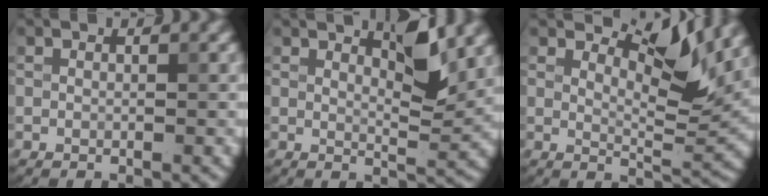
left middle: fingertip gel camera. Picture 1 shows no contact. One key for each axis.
{"total": 2.2, "fx": 1.4, "fy": 0.0, "fz": 1.7, "tx": -0.043, "ty": -0.004, "tz": 0.039}
{"total": 4.5, "fx": 3.2, "fy": 0.7, "fz": 3.1, "tx": -0.062, "ty": -0.001, "tz": 0.069}